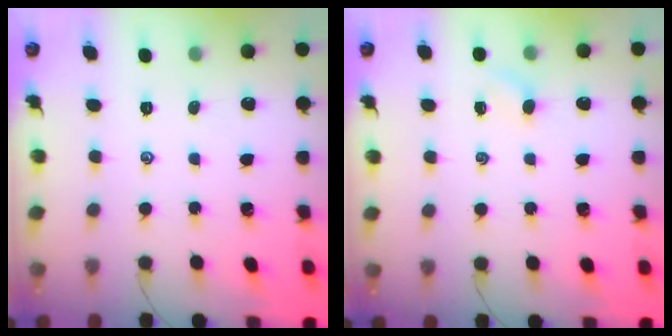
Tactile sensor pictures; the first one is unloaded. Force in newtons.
{"total": 2.4, "press": 2.3, "slide": 0.8}